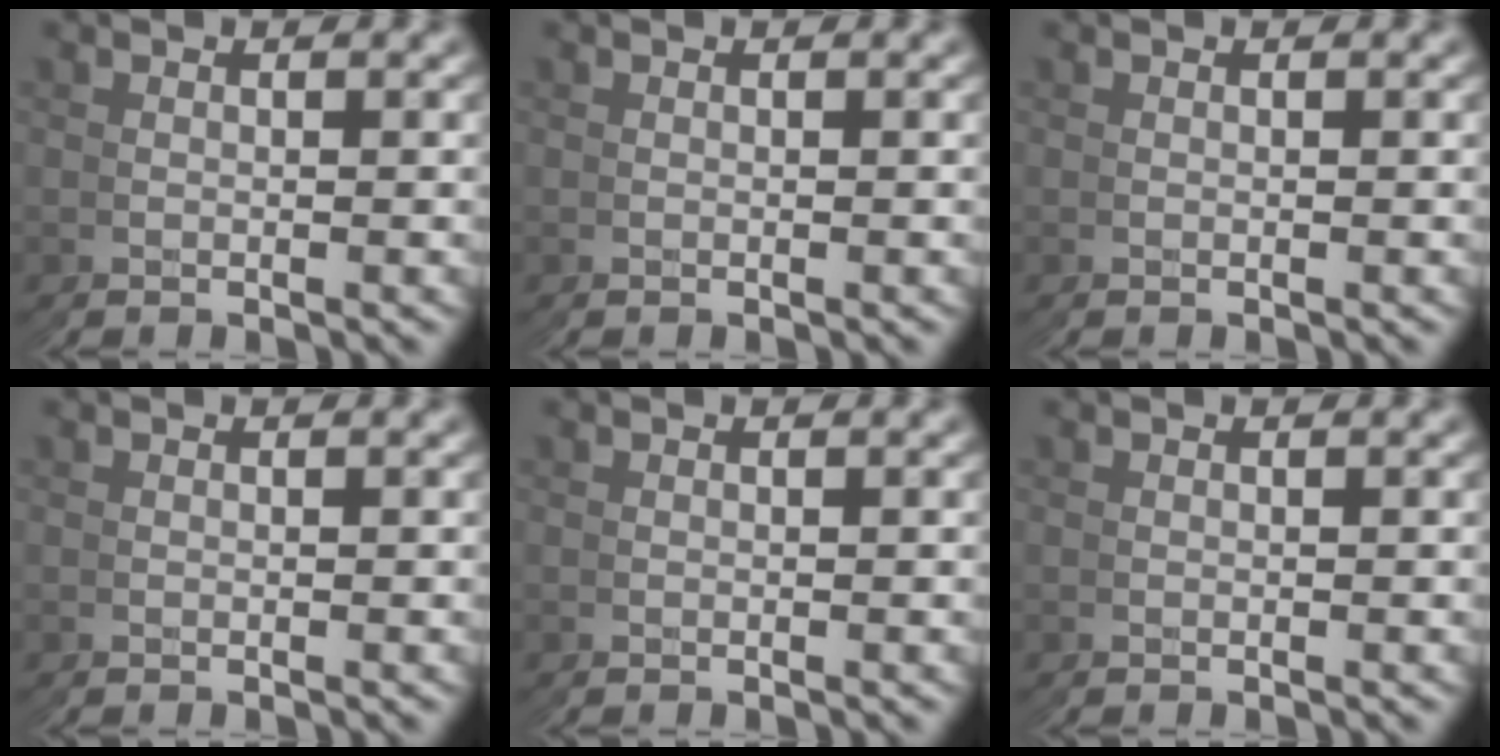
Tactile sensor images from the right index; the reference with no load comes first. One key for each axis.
{"total": 0.0}
{"total": 0.0}
{"total": 0.0}
{"total": 0.0}
{"total": 0.0}